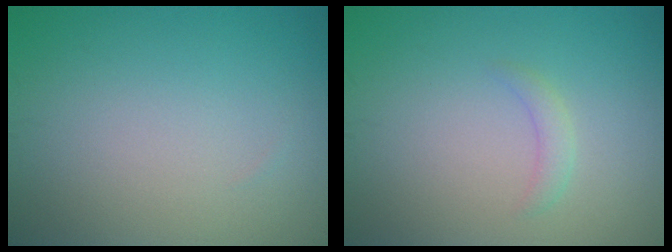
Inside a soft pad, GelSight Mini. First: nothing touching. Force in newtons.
{"total": 1.1, "press": 1.1, "slide": 0.1}